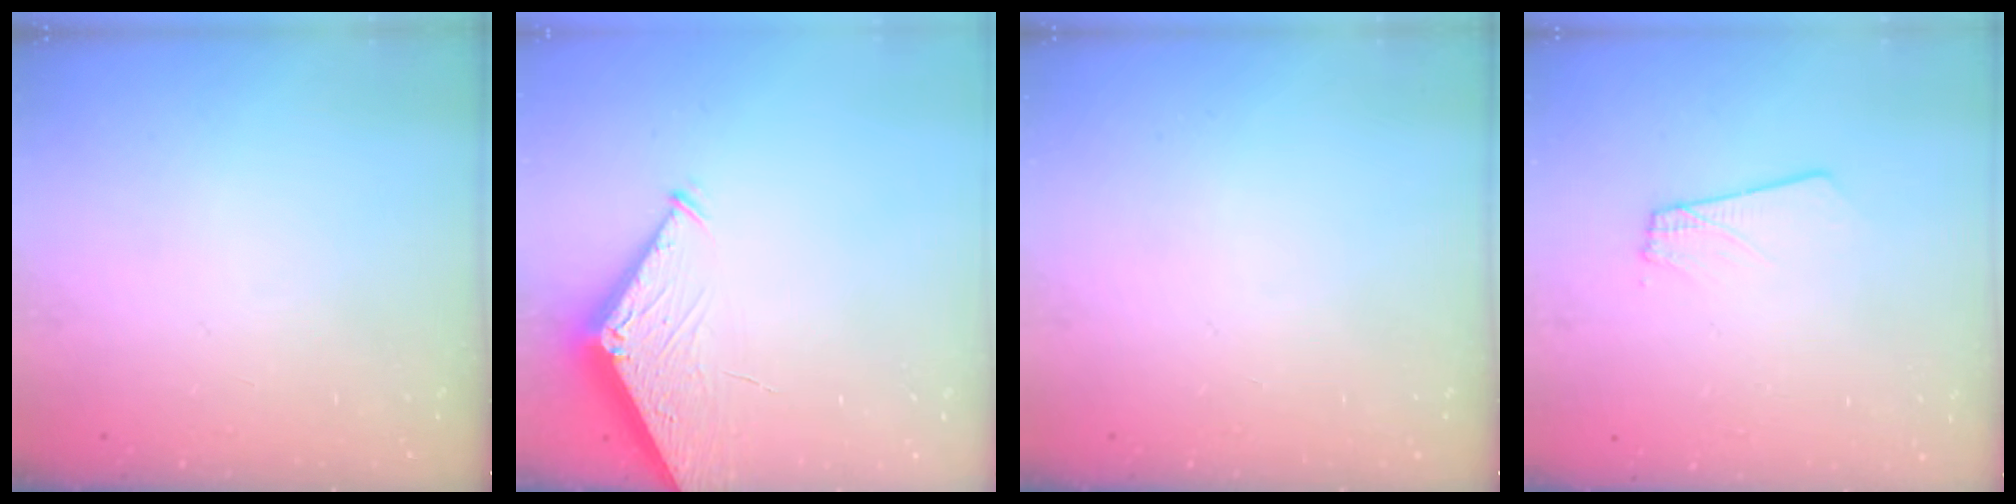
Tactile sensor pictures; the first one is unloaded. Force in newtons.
{"total": 4.2, "press": 4.2, "slide": 0.5}
{"total": 0.0}
{"total": 1.8, "press": 1.8, "slide": 0.1}